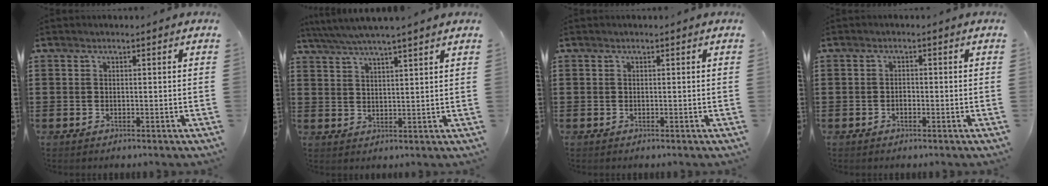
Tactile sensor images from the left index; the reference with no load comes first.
{"total": 4.0, "force": [3.5, -0.4, 1.8], "torque": [-0.046, -0.013, 0.062]}
{"total": 0.0}
{"total": 0.9, "force": [-0.5, 0.5, 0.6], "torque": [-0.015, 0.000, -0.010]}